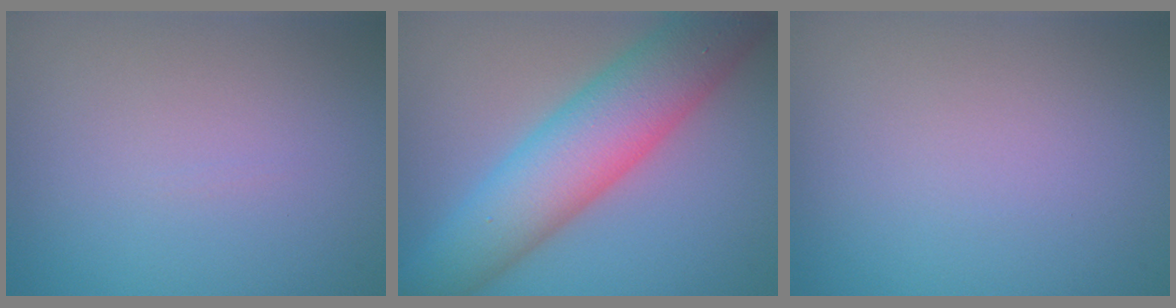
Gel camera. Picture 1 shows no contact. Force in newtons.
{"total": 9.3, "press": 9.3, "slide": 0.3}
{"total": 0.0}